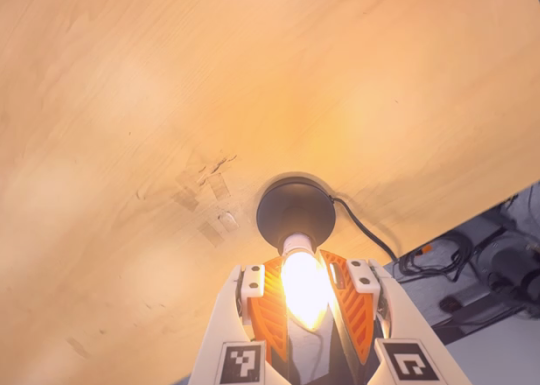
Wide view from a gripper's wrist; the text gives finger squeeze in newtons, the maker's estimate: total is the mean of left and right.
{"total": 14.5, "left": 13.9, "right": 15.0}